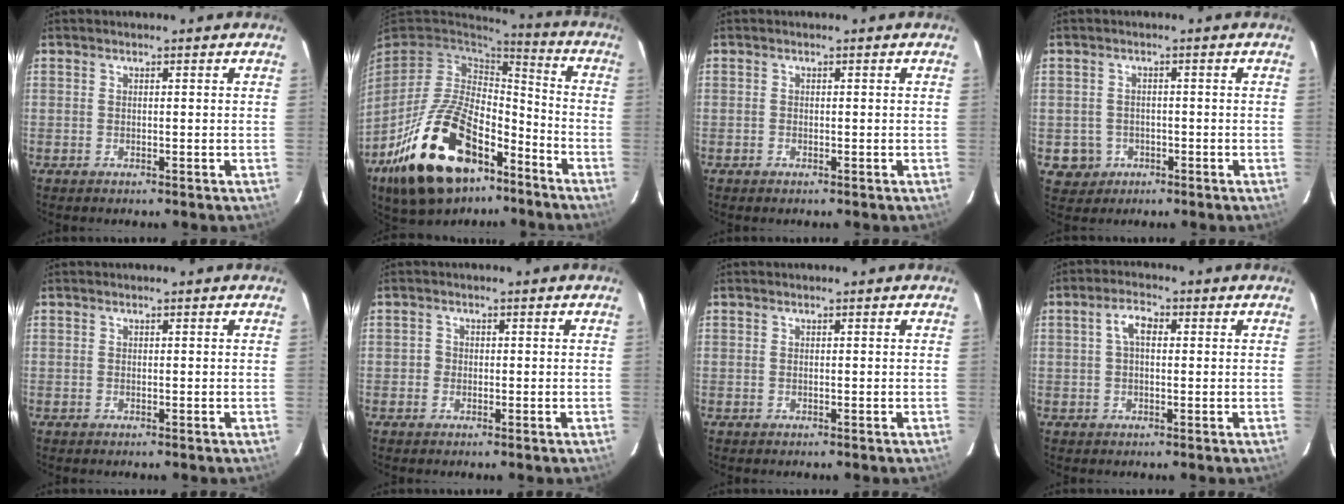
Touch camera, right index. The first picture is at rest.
{"total": 25.1, "force": [-13.8, 13.4, 16.1], "torque": [-0.324, -0.003, -0.216]}
{"total": 0.6, "force": [-0.5, 0.3, 0.2], "torque": [-0.004, 0.001, -0.011]}
{"total": 4.5, "force": [-1.3, 4.3, 0.4], "torque": [-0.018, 0.015, -0.011]}
{"total": 0.0}
{"total": 1.3, "force": [-0.5, 1.2, 0.0], "torque": [0.000, 0.003, -0.010]}
{"total": 0.0}
{"total": 3.8, "force": [0.7, 2.0, 3.2], "torque": [-0.060, 0.015, 0.013]}